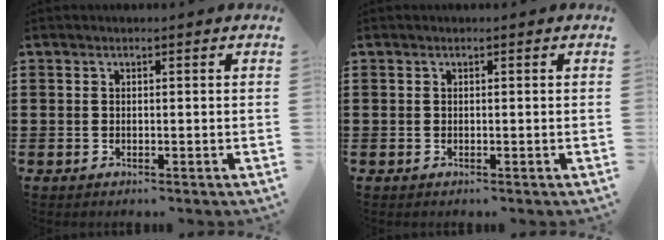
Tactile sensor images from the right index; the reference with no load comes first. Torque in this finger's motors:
{"motor_torque": [0.02, 0.01, 0.00, 0.00]}